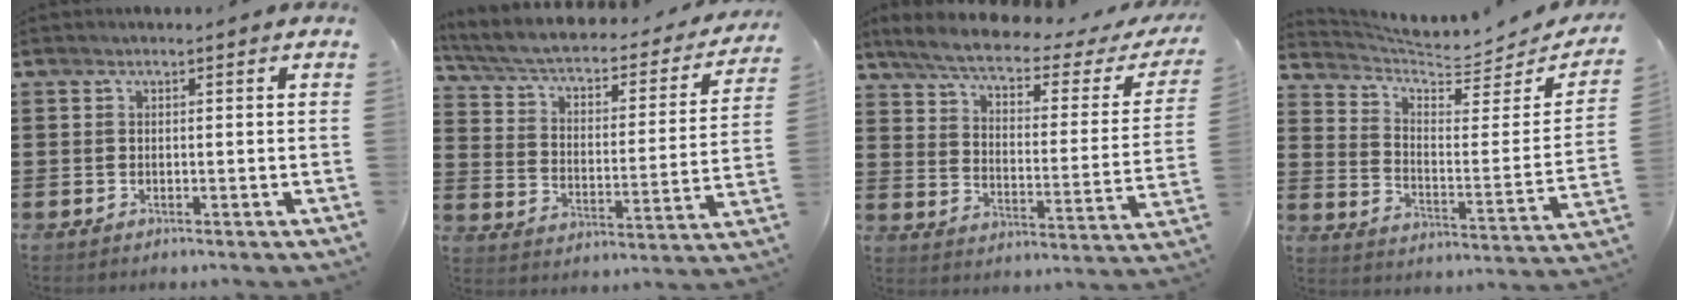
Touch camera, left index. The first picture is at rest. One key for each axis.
{"total": 4.1, "fx": 3.1, "fy": 1.1, "fz": 2.5, "tx": -0.063, "ty": -0.029, "tz": 0.043}
{"total": 5.1, "fx": 3.8, "fy": 0.6, "fz": 3.3, "tx": -0.083, "ty": -0.027, "tz": 0.059}
{"total": 5.3, "fx": 4.9, "fy": 1.0, "fz": 1.9, "tx": -0.056, "ty": -0.044, "tz": 0.078}